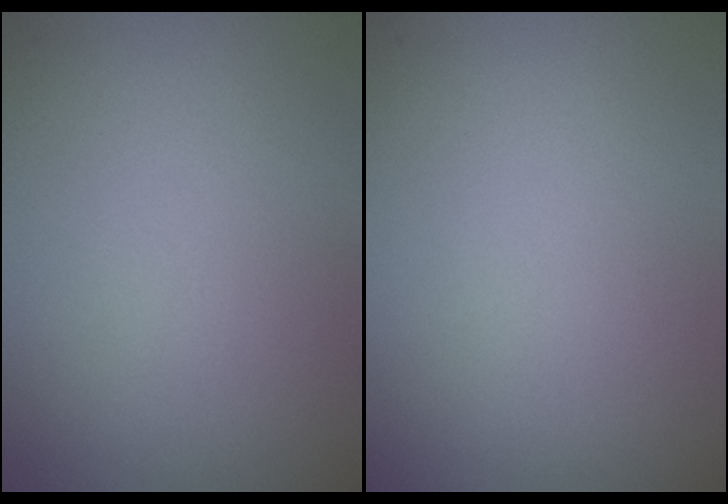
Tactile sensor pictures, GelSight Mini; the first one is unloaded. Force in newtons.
{"total": 0.0}